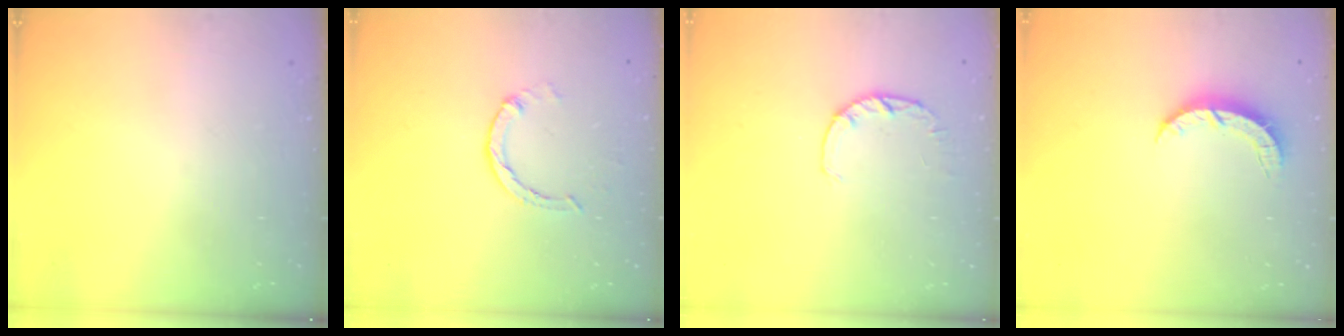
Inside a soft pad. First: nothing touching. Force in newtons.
{"total": 1.8, "press": 1.8, "slide": 0.2}
{"total": 2.8, "press": 2.7, "slide": 0.5}
{"total": 3.6, "press": 3.6, "slide": 0.4}